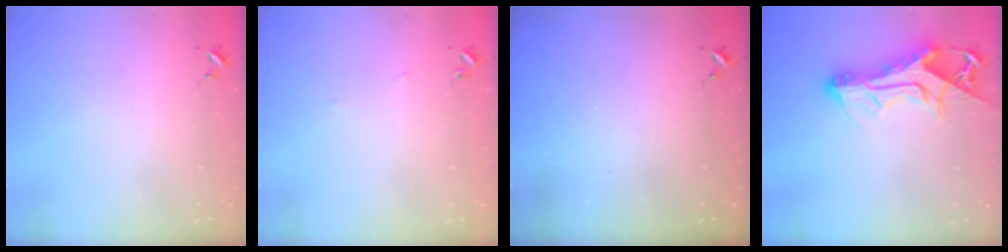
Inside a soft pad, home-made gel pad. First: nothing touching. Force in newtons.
{"total": 3.1, "press": 3.1, "slide": 0.4}
{"total": 0.0}
{"total": 16.2, "press": 16.1, "slide": 1.6}